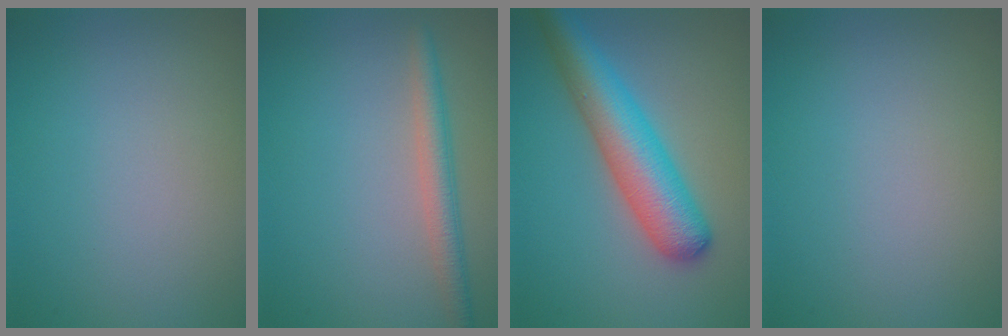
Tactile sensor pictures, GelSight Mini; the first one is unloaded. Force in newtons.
{"total": 2.7, "press": 2.7, "slide": 0.2}
{"total": 7.0, "press": 7.0, "slide": 0.2}
{"total": 0.0}